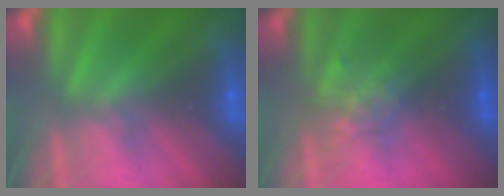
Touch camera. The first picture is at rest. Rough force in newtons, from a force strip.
{"total": 3.9}